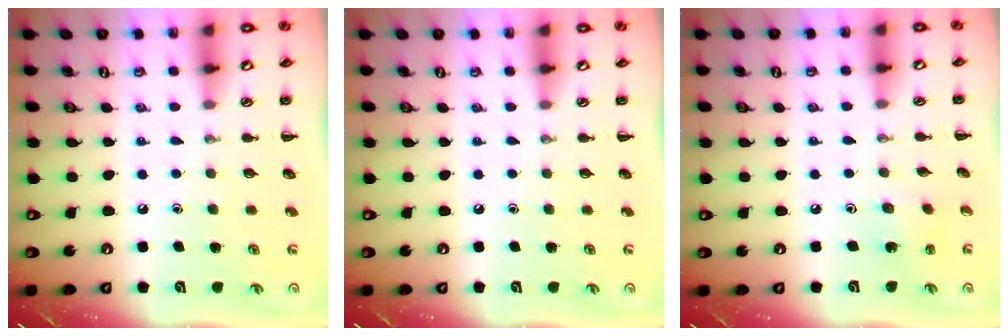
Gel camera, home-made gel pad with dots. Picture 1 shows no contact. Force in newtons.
{"total": 0.0}
{"total": 1.8, "press": 1.6, "slide": 0.6}